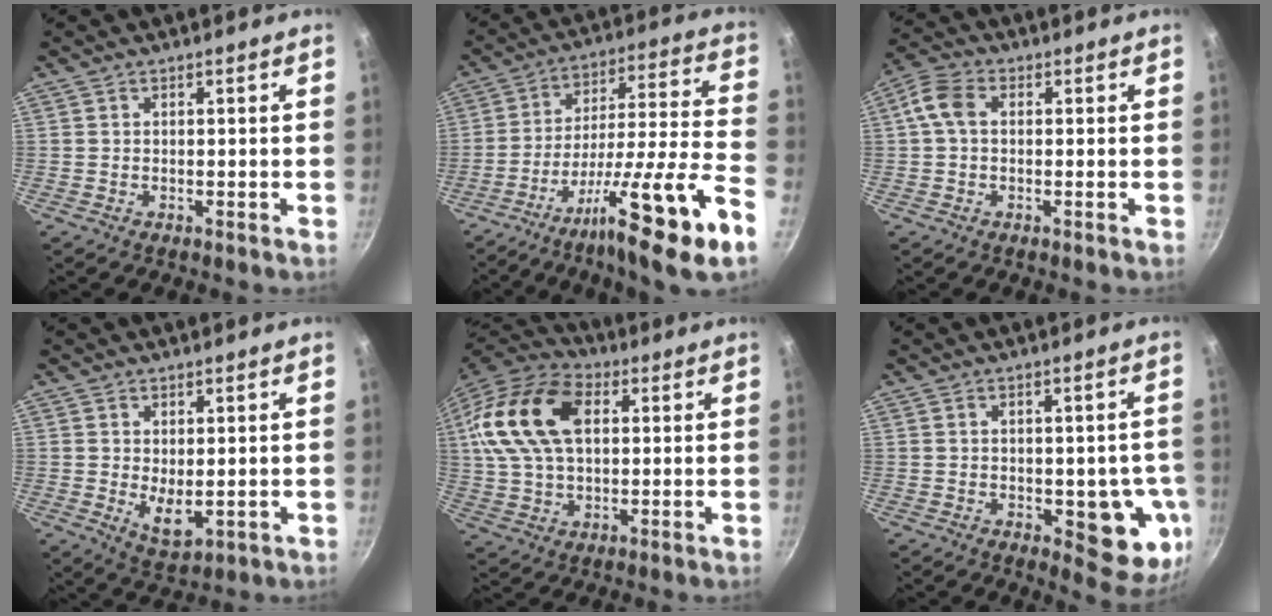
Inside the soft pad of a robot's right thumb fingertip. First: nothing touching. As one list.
[{"total": 23.0, "force": [-12.1, 2.0, 19.5], "torque": [-0.279, 0.045, -0.196]}, {"total": 5.6, "force": [0.5, 3.8, 4.0], "torque": [-0.087, 0.015, -0.002]}, {"total": 5.2, "force": [0.5, 3.0, 4.3], "torque": [-0.063, -0.020, 0.020]}, {"total": 20.5, "force": [4.9, 12.9, 15.2], "torque": [-0.281, 0.018, 0.081]}, {"total": 11.8, "force": [-2.0, 5.1, 10.5], "torque": [-0.078, -0.007, -0.019]}]